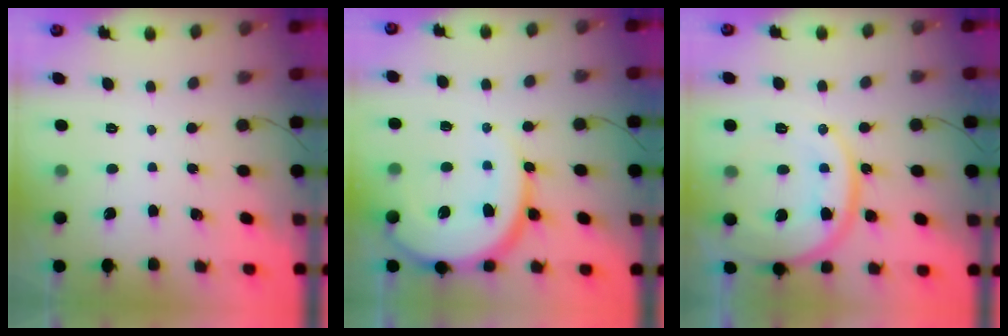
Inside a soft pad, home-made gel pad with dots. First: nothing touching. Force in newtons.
{"total": 15.4, "press": 15.3, "slide": 1.7}
{"total": 19.1, "press": 19.0, "slide": 2.5}